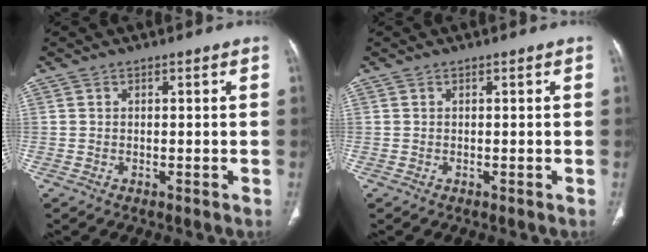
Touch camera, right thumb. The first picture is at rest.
{"total": 0.0}